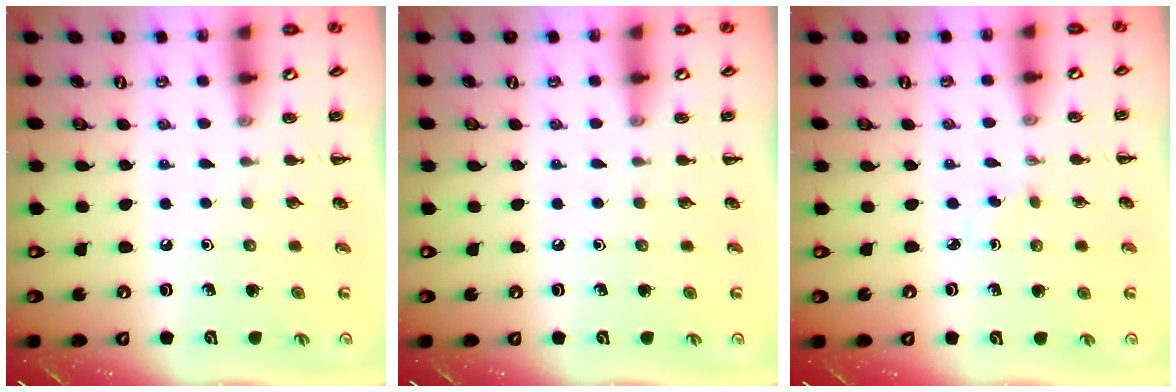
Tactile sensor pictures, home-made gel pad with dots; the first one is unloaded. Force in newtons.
{"total": 0.0}
{"total": 0.9, "press": 0.7, "slide": 0.5}